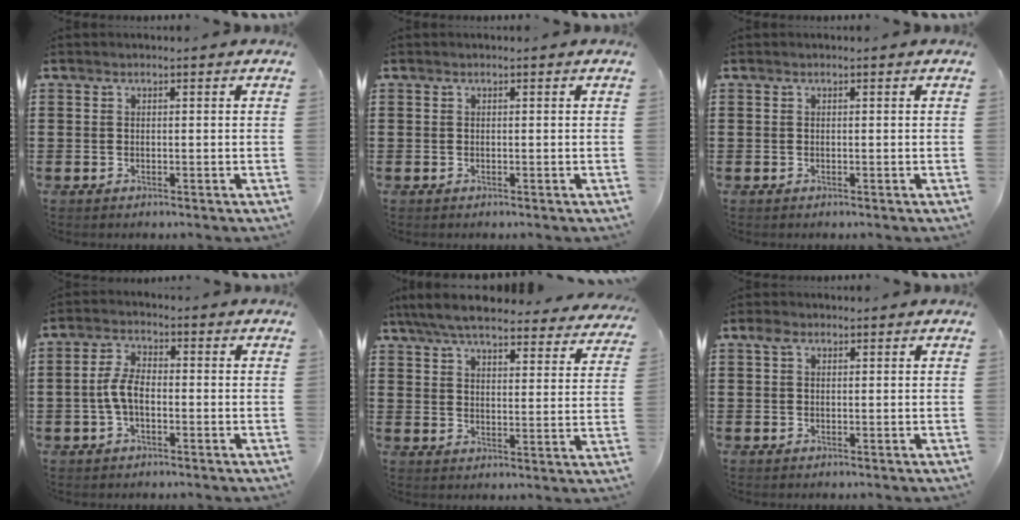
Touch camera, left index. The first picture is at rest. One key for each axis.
{"total": 0.0}
{"total": 0.0}
{"total": 5.2, "fx": -1.1, "fy": 2.5, "fz": 4.4, "tx": -0.107, "ty": 0.000, "tz": -0.029}
{"total": 7.0, "fx": 6.4, "fy": 0.7, "fz": 2.8, "tx": -0.079, "ty": -0.031, "tz": 0.114}
{"total": 1.7, "fx": 0.7, "fy": 1.1, "fz": 1.1, "tx": -0.026, "ty": 0.009, "tz": 0.012}